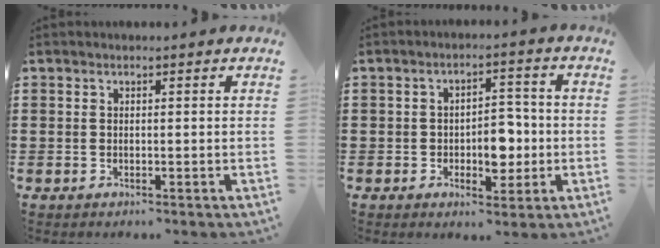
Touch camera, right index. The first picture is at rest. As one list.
[{"total": 5.8, "force": [-1.2, 3.6, 4.4], "torque": [-0.064, 0.004, -0.025]}]